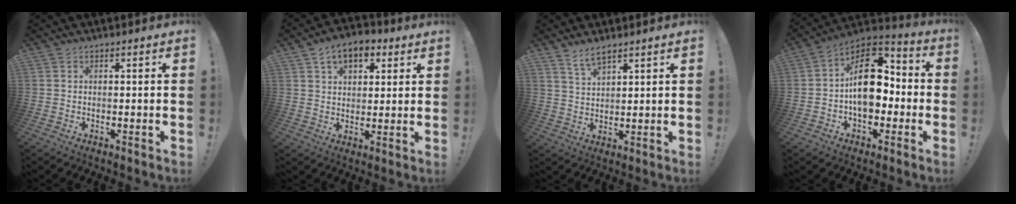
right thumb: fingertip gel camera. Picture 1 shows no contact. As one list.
[{"total": 9.7, "force": [4.8, 6.3, 5.7], "torque": [-0.082, -0.007, 0.090]}, {"total": 5.0, "force": [4.1, 1.5, 2.4], "torque": [-0.041, -0.023, 0.075]}, {"total": 17.9, "force": [0.7, 11.7, 13.6], "torque": [-0.197, 0.013, 0.017]}]